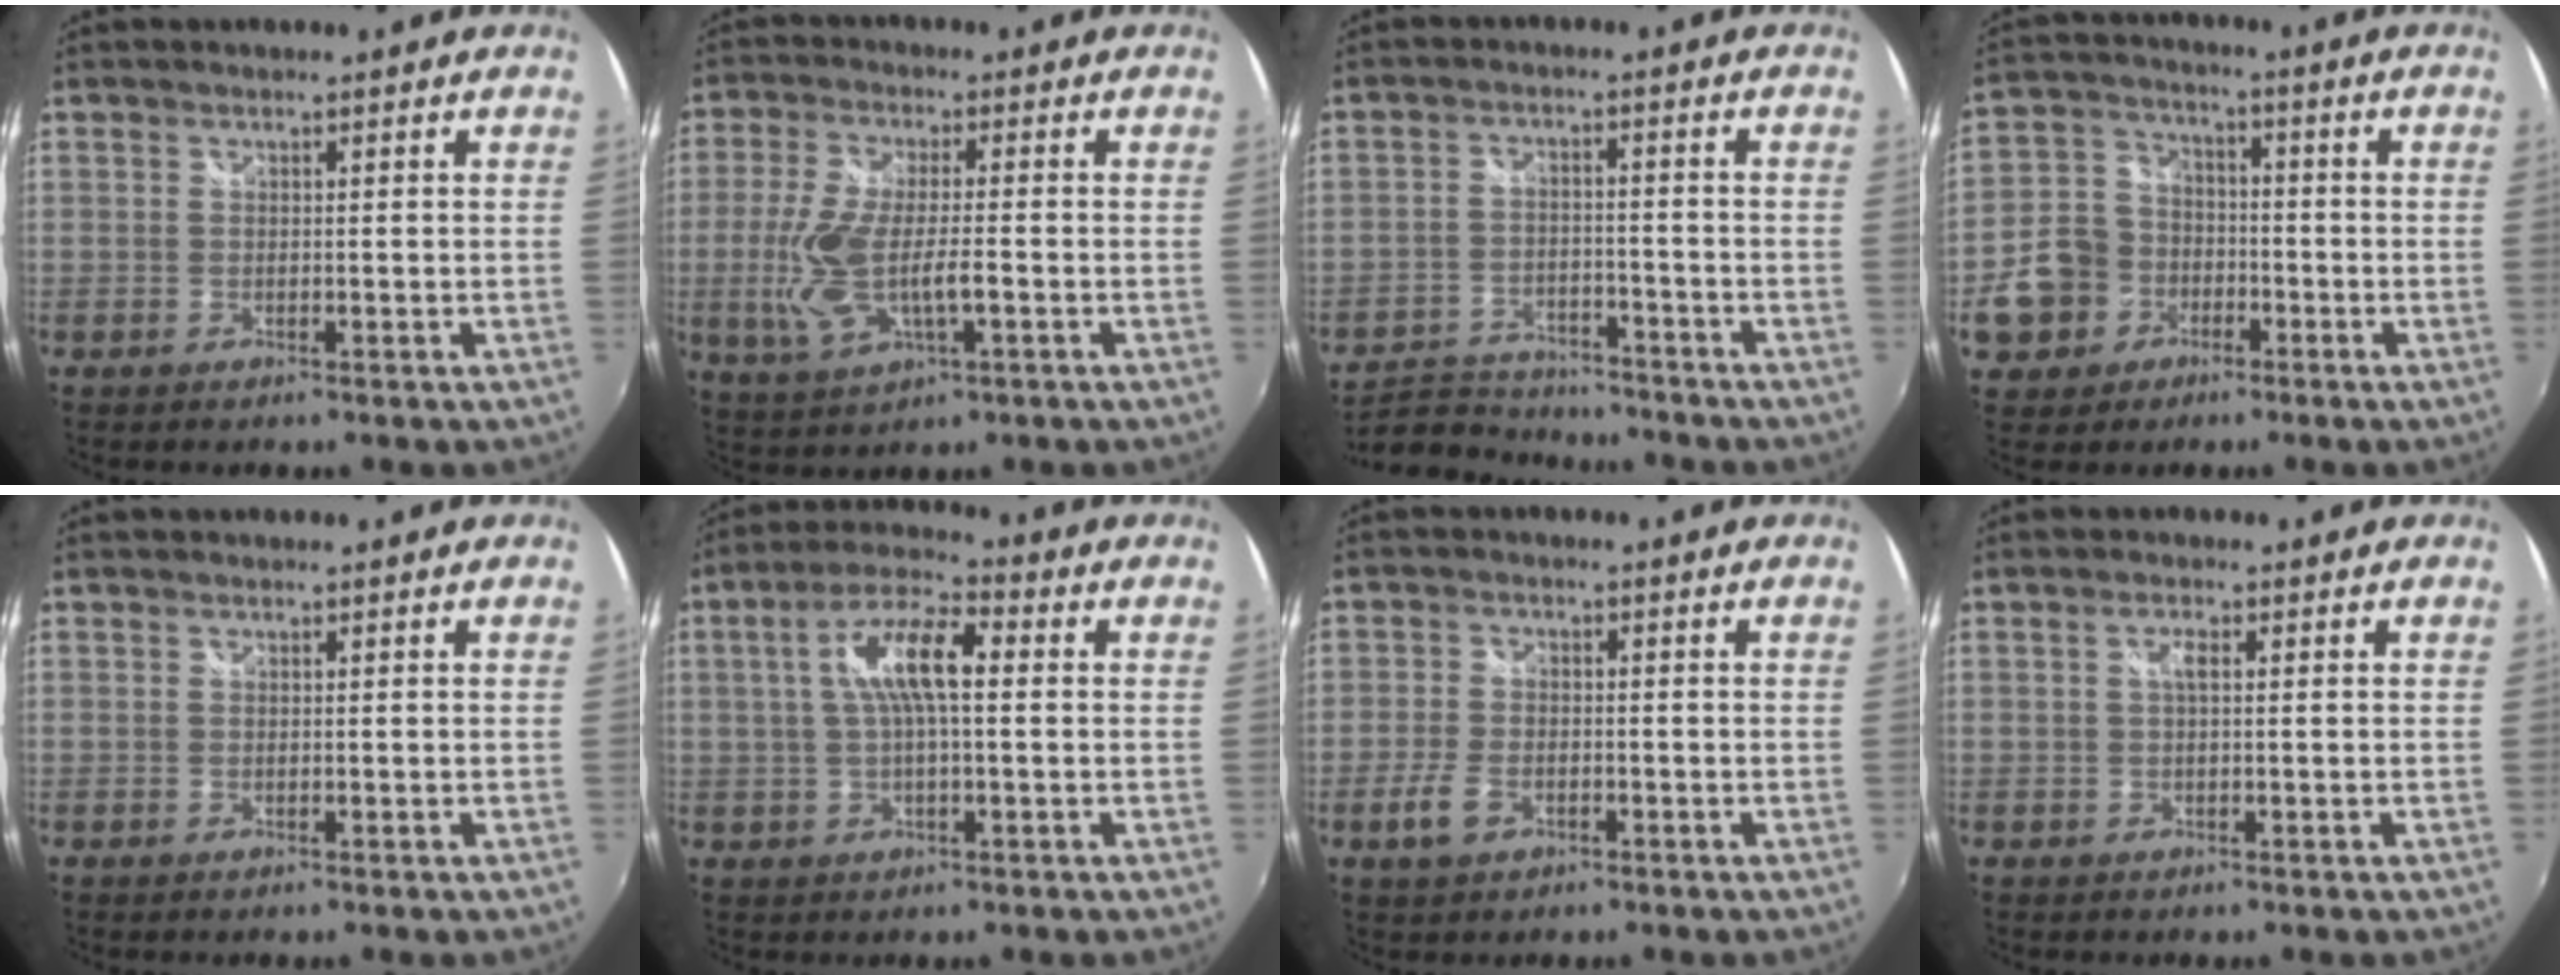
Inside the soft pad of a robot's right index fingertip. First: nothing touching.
{"total": 11.6, "force": [-2.4, 4.2, 10.6], "torque": [-0.223, -0.012, -0.041]}
{"total": 12.7, "force": [-11.4, 4.1, 3.7], "torque": [-0.105, -0.003, -0.182]}
{"total": 11.5, "force": [-4.4, 9.8, 4.1], "torque": [-0.124, 0.029, -0.072]}
{"total": 0.0}
{"total": 9.1, "force": [1.1, 2.6, 8.7], "torque": [-0.165, 0.018, 0.020]}
{"total": 5.0, "force": [-2.6, 3.0, 3.1], "torque": [-0.077, -0.004, -0.049]}
{"total": 1.6, "force": [0.2, 0.4, 1.5], "torque": [-0.028, 0.004, 0.001]}